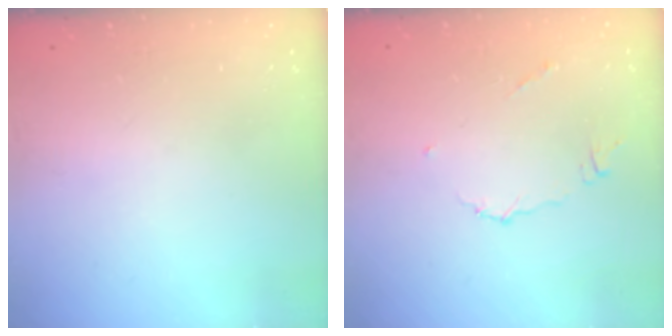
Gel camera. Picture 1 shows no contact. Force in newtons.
{"total": 4.3, "press": 4.3, "slide": 0.3}